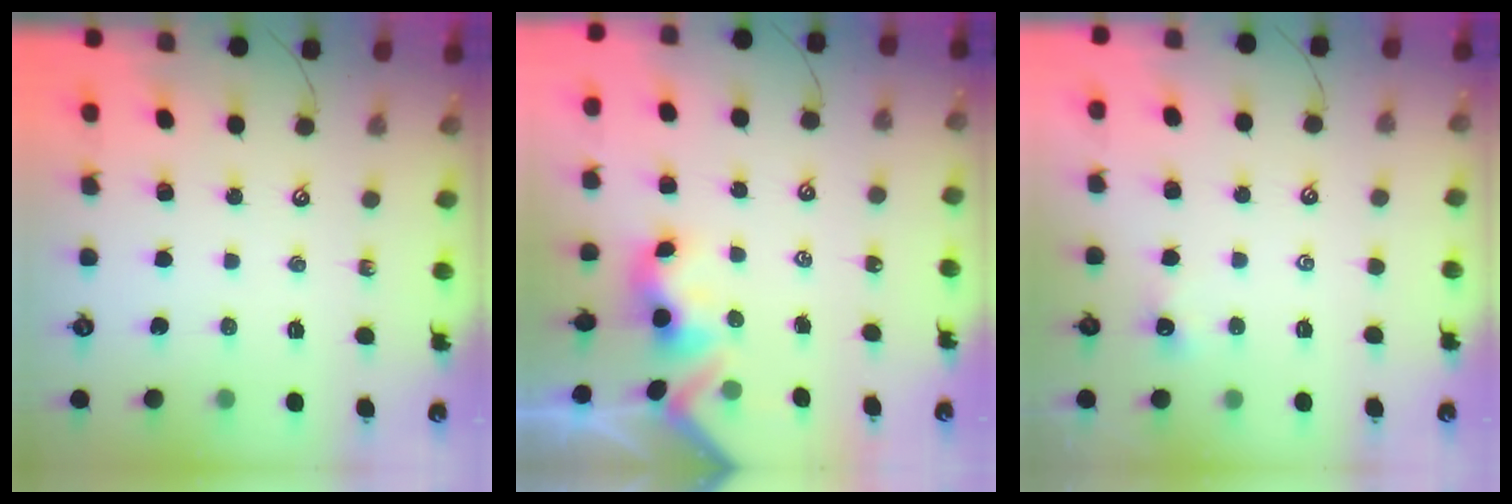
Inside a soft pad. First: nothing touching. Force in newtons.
{"total": 3.2, "press": 3.2, "slide": 0.3}
{"total": 2.0, "press": 2.0, "slide": 0.2}